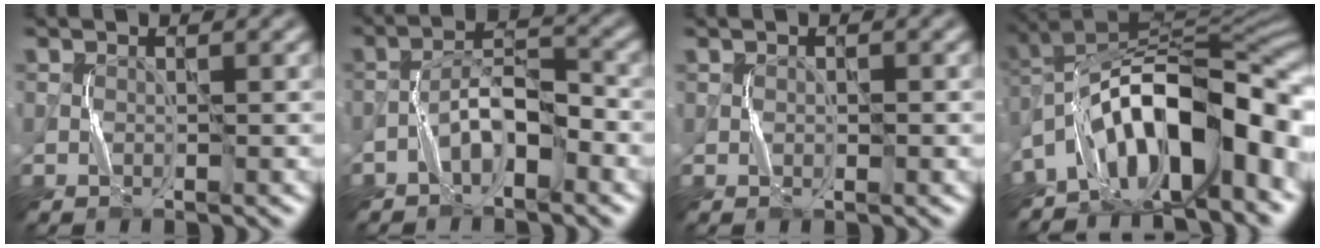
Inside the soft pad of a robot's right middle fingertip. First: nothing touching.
{"total": 3.8, "force": [-2.2, 1.4, 2.9], "torque": [-0.046, 0.020, -0.045]}
{"total": 0.7, "force": [0.0, 0.4, 0.6], "torque": [-0.008, 0.001, -0.001]}
{"total": 14.1, "force": [-5.1, 5.8, 11.8], "torque": [-0.168, 0.021, -0.095]}